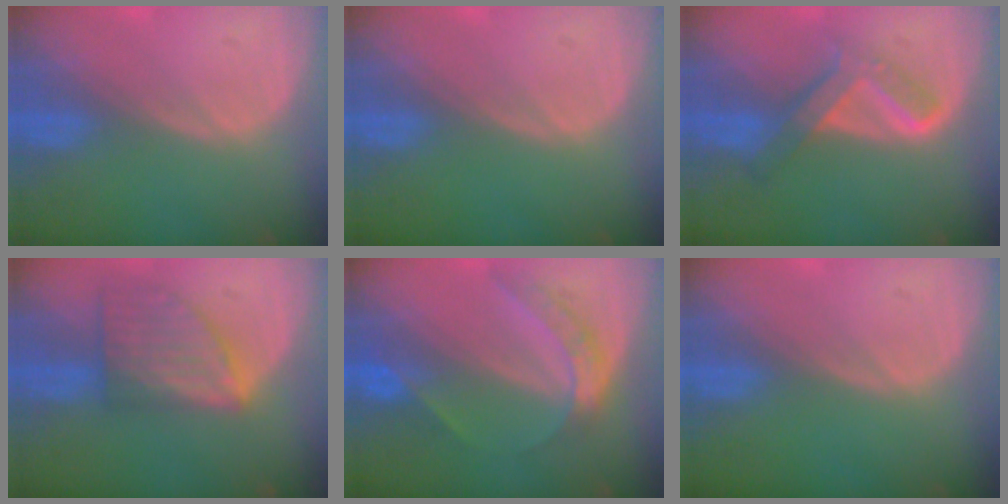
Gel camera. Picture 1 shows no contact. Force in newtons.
{"total": 0.0}
{"total": 6.8, "press": 5.7, "slide": 3.7}
{"total": 7.8, "press": 7.1, "slide": 3.3}
{"total": 6.1, "press": 5.2, "slide": 3.1}
{"total": 0.0}